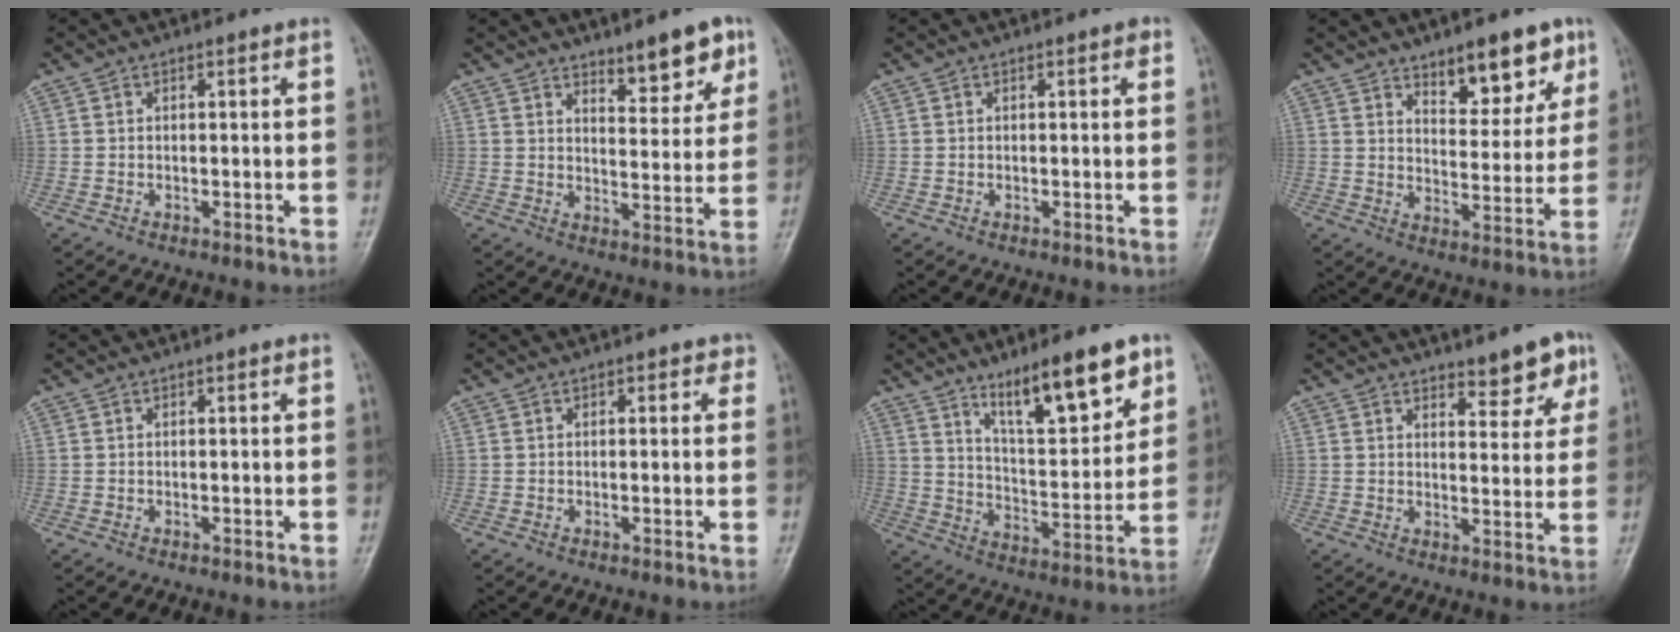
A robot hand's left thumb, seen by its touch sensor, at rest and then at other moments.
{"total": 8.7, "force": [5.8, 3.0, 5.7], "torque": [-0.052, -0.040, 0.084]}
{"total": 0.7, "force": [0.2, 0.3, 0.6], "torque": [-0.005, 0.002, 0.000]}
{"total": 11.2, "force": [7.1, 5.0, 7.0], "torque": [-0.059, -0.045, 0.109]}
{"total": 0.0}
{"total": 1.8, "force": [0.6, 1.2, 1.2], "torque": [0.006, 0.003, 0.000]}
{"total": 15.1, "force": [9.7, 4.2, 10.8], "torque": [-0.140, -0.058, 0.166]}
{"total": 6.4, "force": [4.4, 2.6, 3.8], "torque": [-0.018, -0.028, 0.057]}